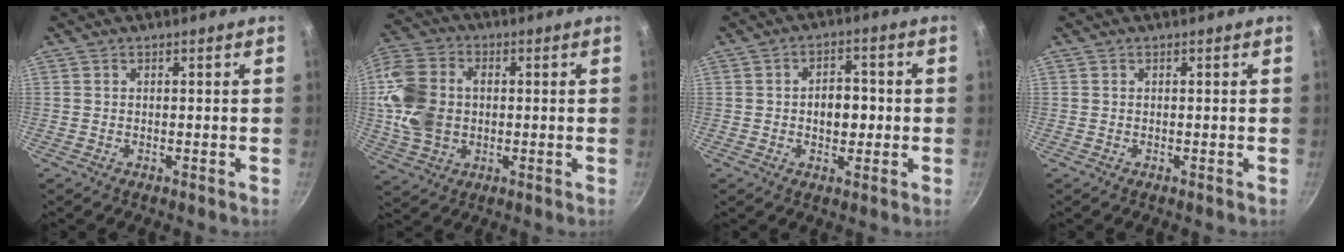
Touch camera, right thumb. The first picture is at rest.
{"total": 14.3, "force": [0.3, 10.3, 9.9], "torque": [-0.202, 0.013, 0.005]}
{"total": 6.1, "force": [-0.3, 4.0, 4.6], "torque": [-0.048, 0.011, -0.007]}
{"total": 0.0}